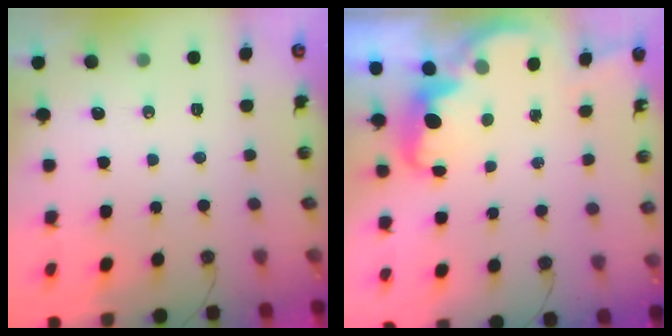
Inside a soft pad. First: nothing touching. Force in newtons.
{"total": 3.0, "press": 2.9, "slide": 0.6}